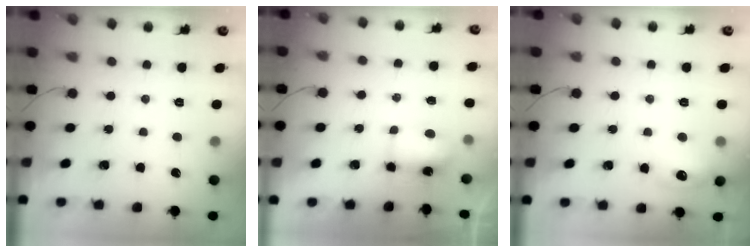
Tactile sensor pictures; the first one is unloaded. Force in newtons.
{"total": 5.0, "press": 5.0, "slide": 0.5}
{"total": 9.4, "press": 9.4, "slide": 0.5}